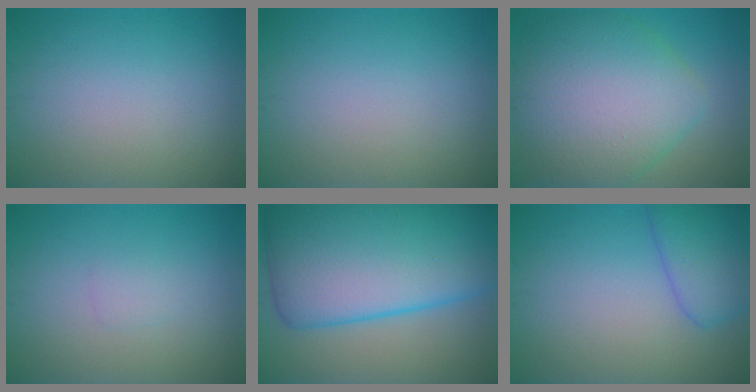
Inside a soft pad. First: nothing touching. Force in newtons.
{"total": 0.0}
{"total": 10.2, "press": 10.2, "slide": 0.4}
{"total": 0.9, "press": 0.9, "slide": 0.1}
{"total": 15.3, "press": 15.3, "slide": 0.5}
{"total": 4.2, "press": 4.2, "slide": 0.3}